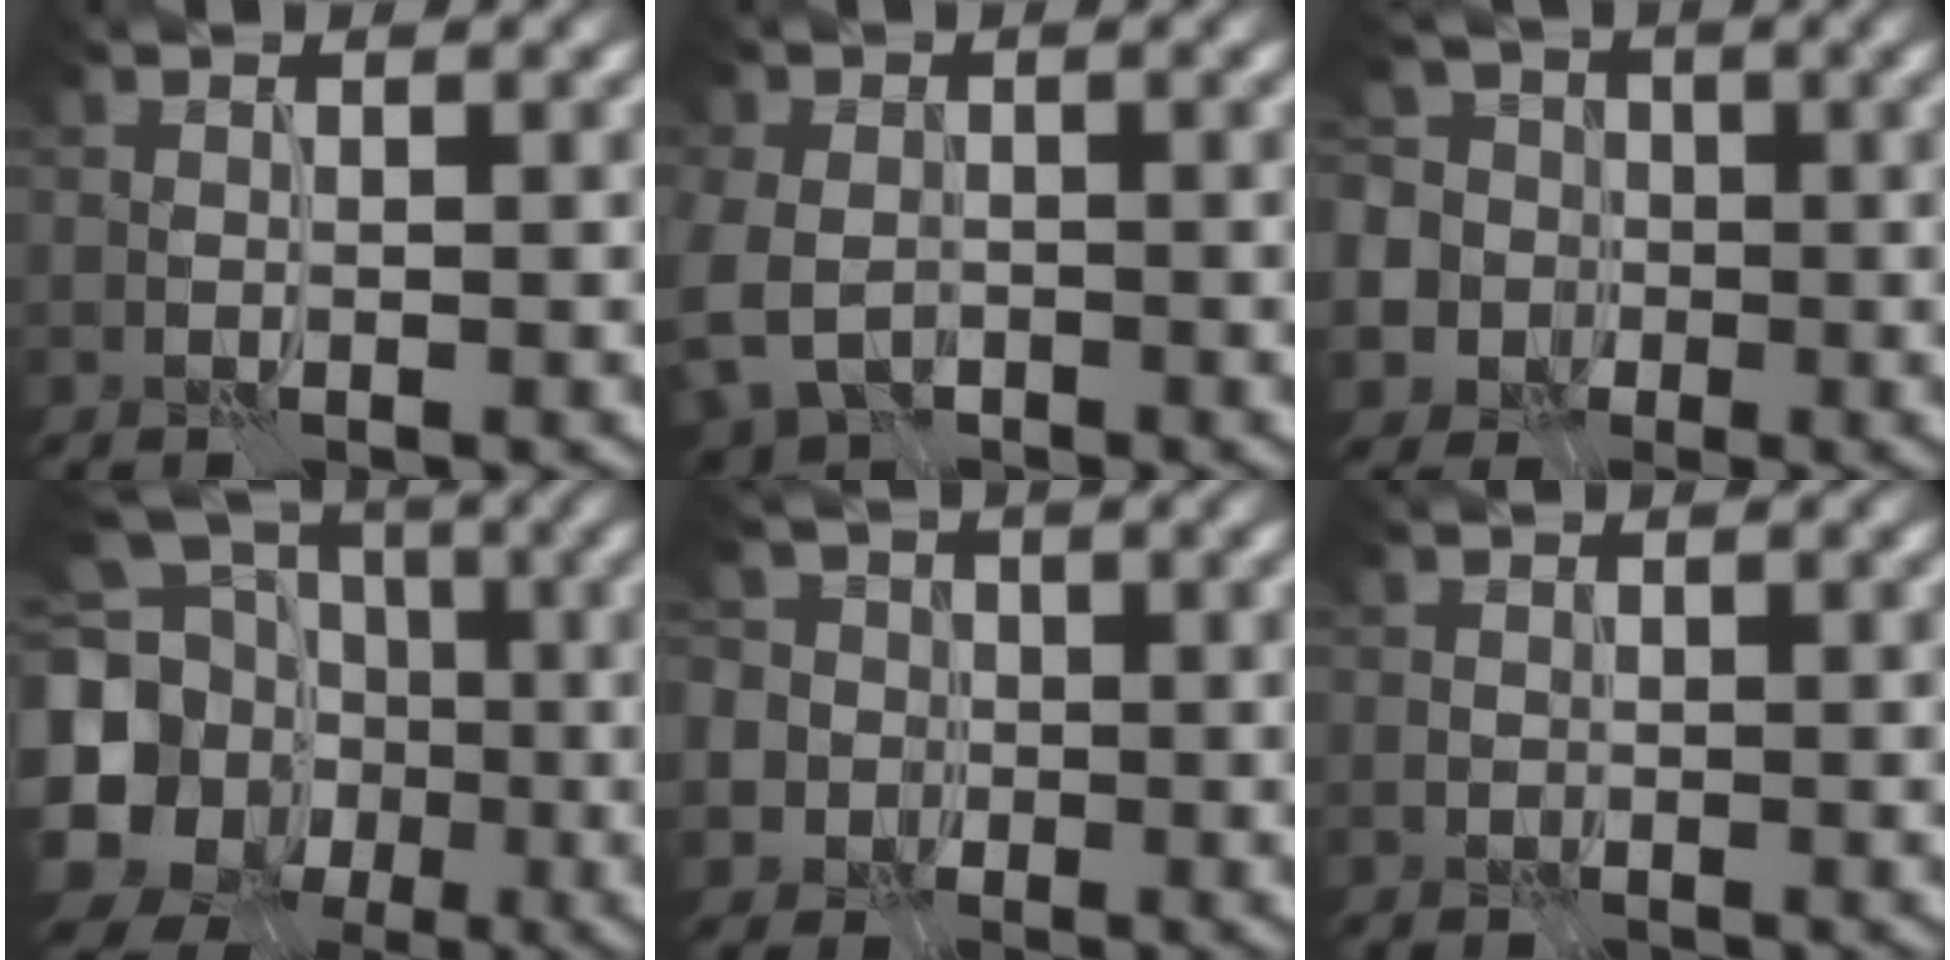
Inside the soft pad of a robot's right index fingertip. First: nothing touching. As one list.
[{"total": 6.9, "force": [-2.1, 5.3, 3.9], "torque": [-0.093, -0.025, -0.024]}, {"total": 8.9, "force": [-0.1, 8.3, 3.2], "torque": [-0.079, 0.025, -0.038]}, {"total": 17.1, "force": [-1.1, 15.6, 6.9], "torque": [-0.181, -0.003, -0.051]}, {"total": 8.9, "force": [1.4, 8.2, 3.3], "torque": [-0.065, 0.030, -0.012]}, {"total": 0.6, "force": [0.1, 0.6, 0.0], "torque": [-0.002, -0.001, 0.003]}]